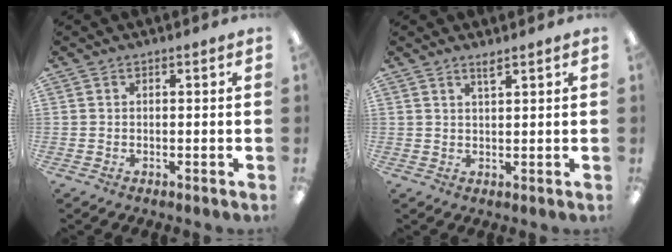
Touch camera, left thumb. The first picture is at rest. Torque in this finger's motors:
{"motor_torque": [0.05, -0.04, -0.41, 0.12, 0.03]}